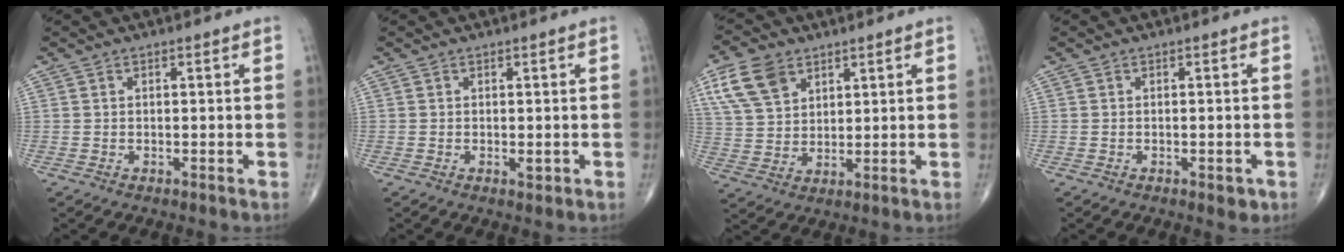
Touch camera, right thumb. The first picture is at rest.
{"total": 1.0, "force": [-0.2, 0.5, 0.9], "torque": [-0.011, -0.003, -0.003]}
{"total": 9.9, "force": [5.2, 6.5, 5.4], "torque": [-0.094, -0.011, 0.104]}
{"total": 2.0, "force": [-0.9, 0.9, 1.6], "torque": [-0.017, 0.002, -0.008]}